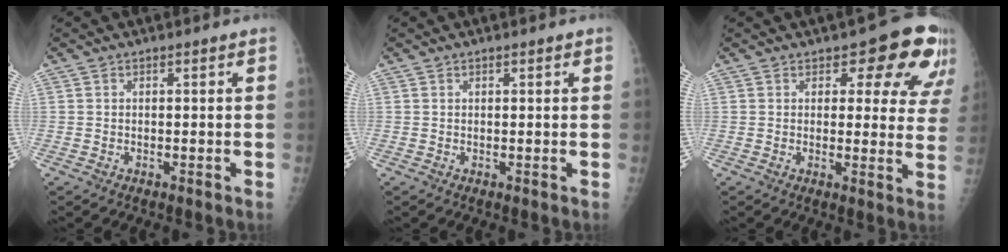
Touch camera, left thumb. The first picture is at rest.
{"total": 0.9, "force": [0.6, 0.4, 0.5], "torque": [-0.005, -0.001, 0.007]}
{"total": 12.1, "force": [7.5, 6.0, 7.4], "torque": [-0.031, -0.034, 0.072]}